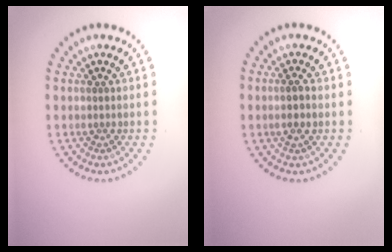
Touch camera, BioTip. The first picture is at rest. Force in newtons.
{"total": 1.3, "press": 1.2, "slide": 0.6}